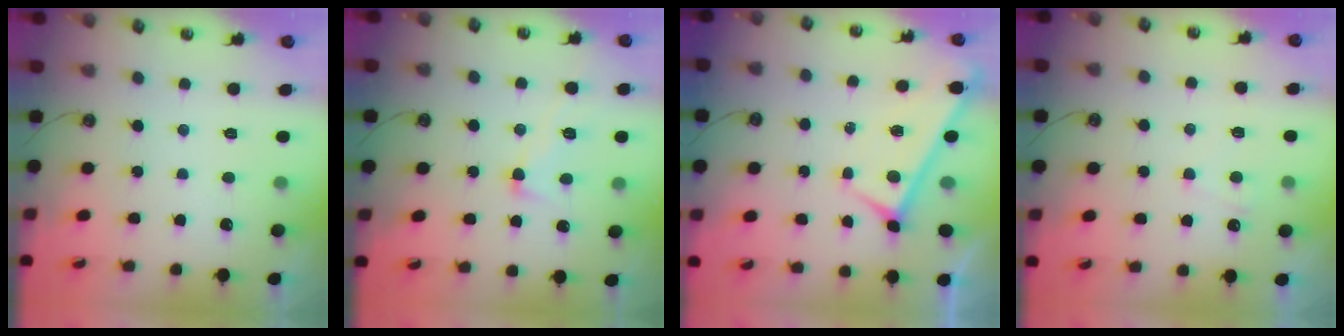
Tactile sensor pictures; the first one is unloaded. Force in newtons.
{"total": 2.9, "press": 2.9, "slide": 0.4}
{"total": 0.0}
{"total": 5.0, "press": 5.0, "slide": 0.5}